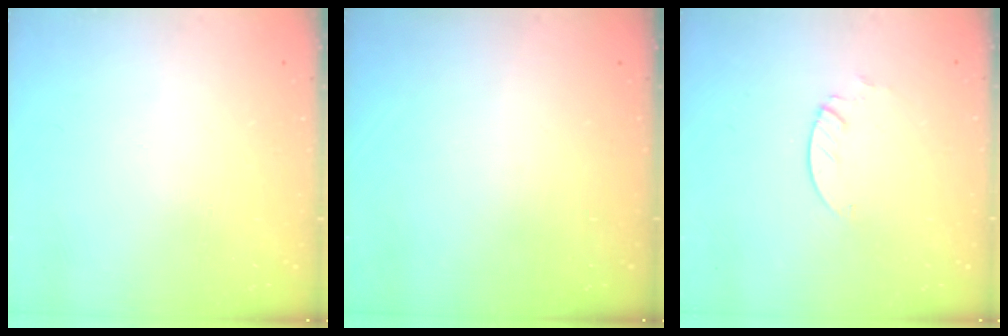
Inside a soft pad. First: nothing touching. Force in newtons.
{"total": 0.0}
{"total": 1.3, "press": 1.3, "slide": 0.1}